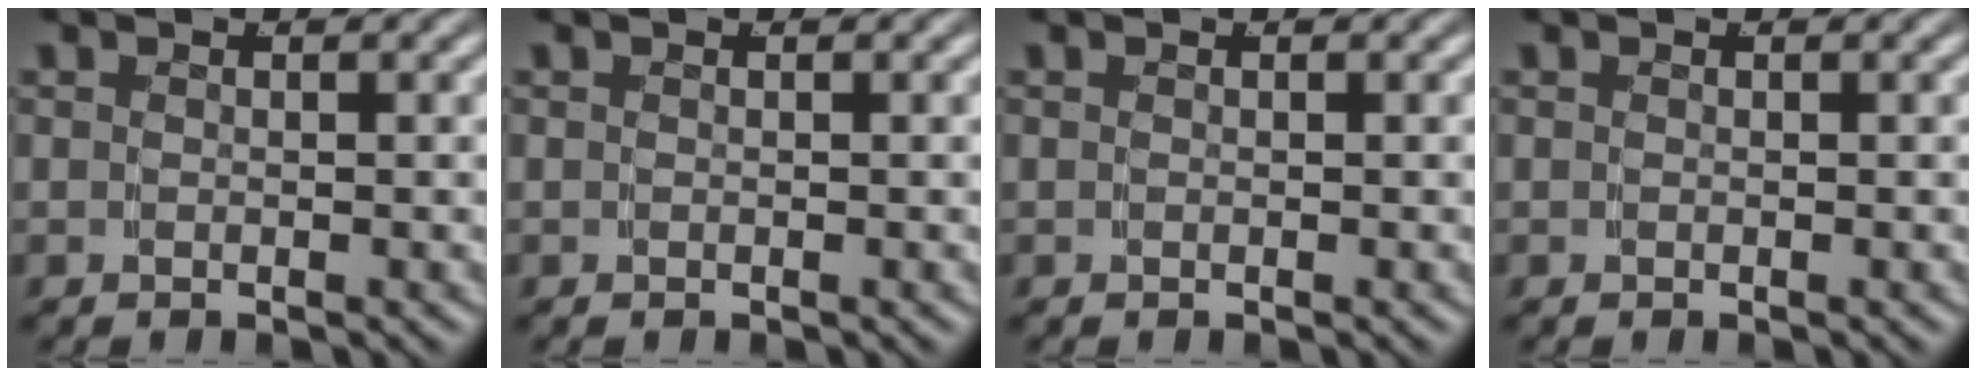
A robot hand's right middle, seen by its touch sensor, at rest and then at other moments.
{"total": 0.0}
{"total": 0.0}
{"total": 0.0}